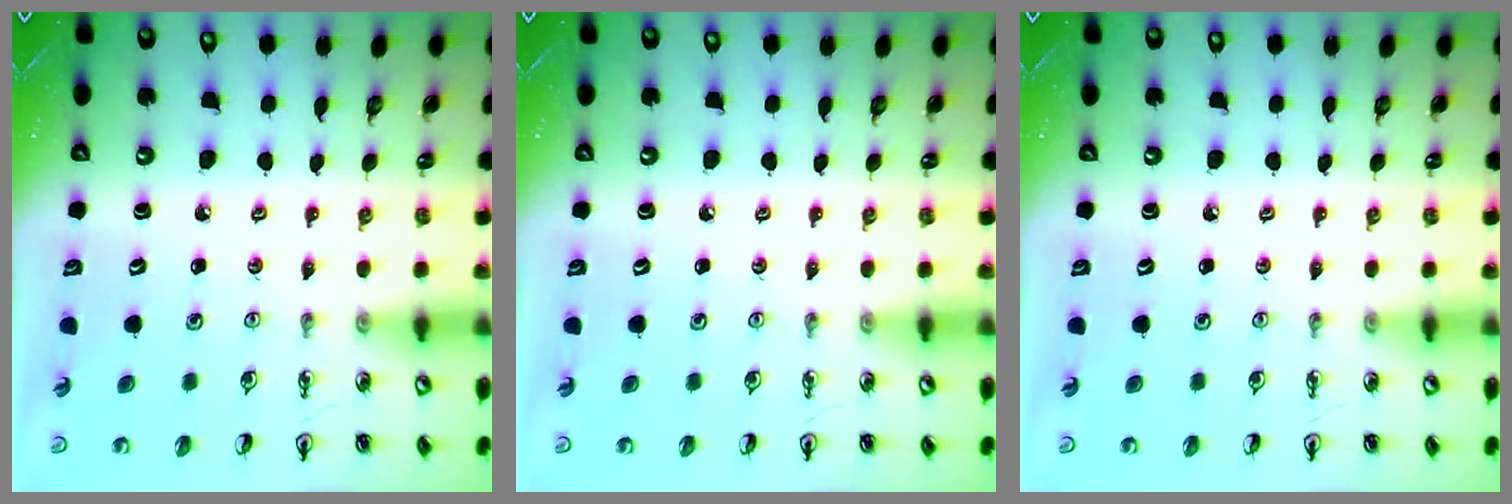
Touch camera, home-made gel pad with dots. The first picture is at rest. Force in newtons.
{"total": 0.0}
{"total": 0.0}